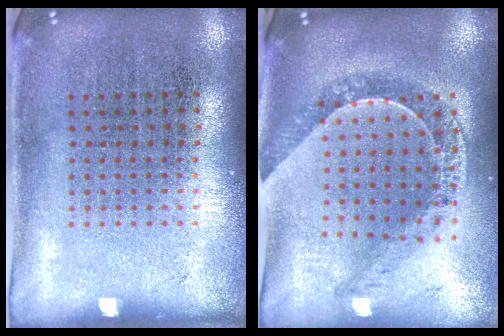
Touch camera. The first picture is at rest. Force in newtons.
{"total": 1.2, "press": 1.1, "slide": 0.2}